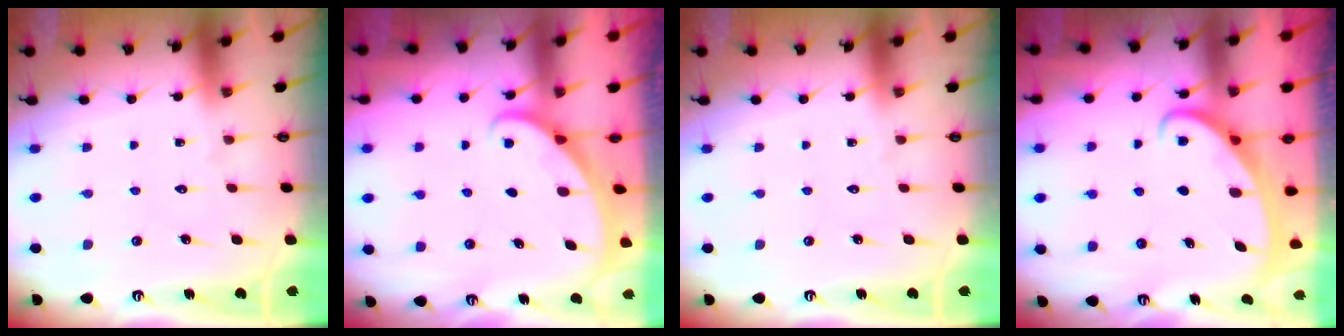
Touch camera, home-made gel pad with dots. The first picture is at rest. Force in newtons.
{"total": 1.3, "press": 1.3, "slide": 0.0}
{"total": 0.0}
{"total": 2.5, "press": 2.5, "slide": 0.4}